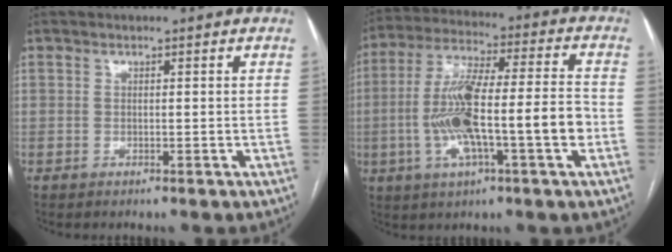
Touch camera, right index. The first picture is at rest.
{"total": 16.4, "force": [-3.2, 2.2, 15.9], "torque": [-0.299, 0.015, -0.055]}